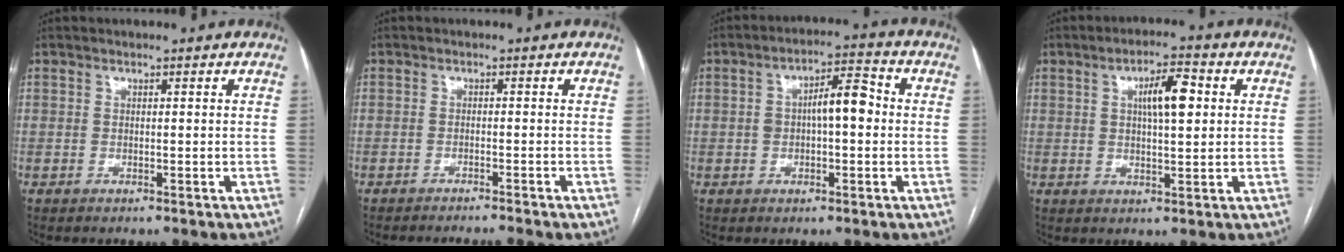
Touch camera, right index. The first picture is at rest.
{"total": 5.3, "force": [-4.8, -1.0, 2.0], "torque": [-0.011, -0.003, -0.067]}
{"total": 7.2, "force": [0.3, 2.4, 6.8], "torque": [-0.115, 0.031, 0.003]}
{"total": 6.7, "force": [1.7, 1.7, 6.3], "torque": [-0.105, 0.013, 0.029]}